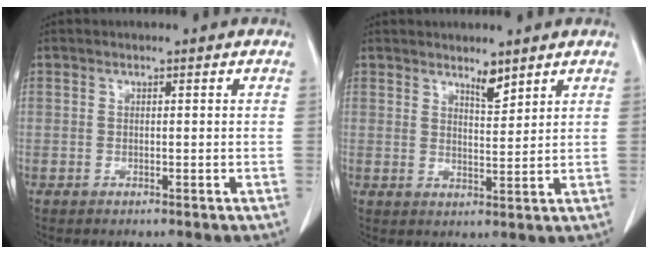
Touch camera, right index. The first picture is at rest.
{"total": 2.9, "force": [2.5, 0.6, 1.4], "torque": [-0.028, -0.009, 0.046]}